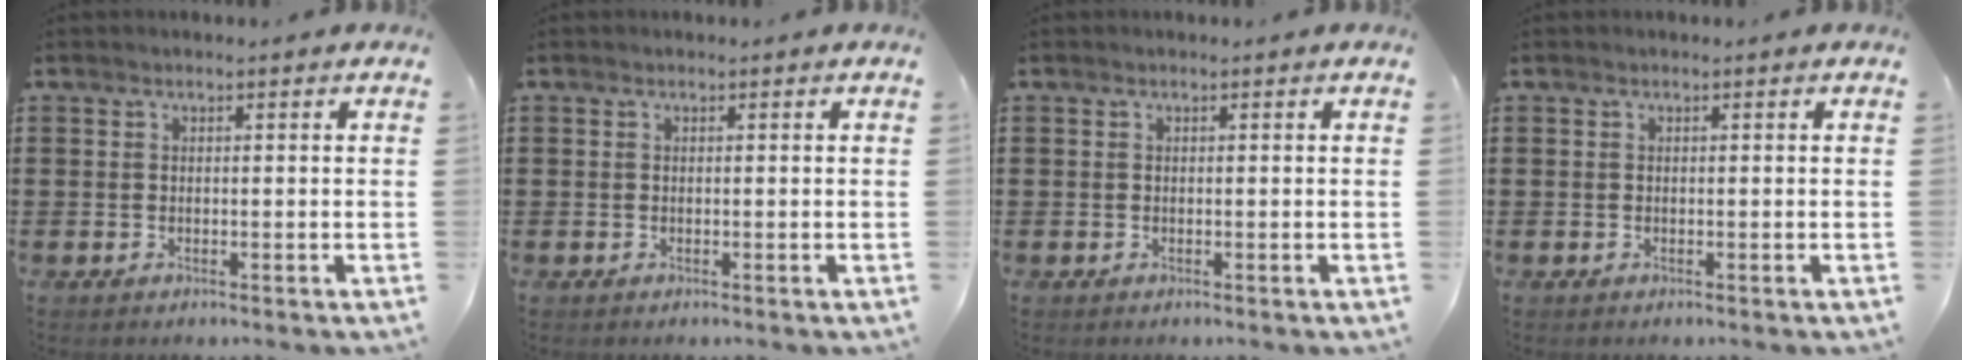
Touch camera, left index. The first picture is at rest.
{"total": 0.0}
{"total": 0.0}
{"total": 0.0}